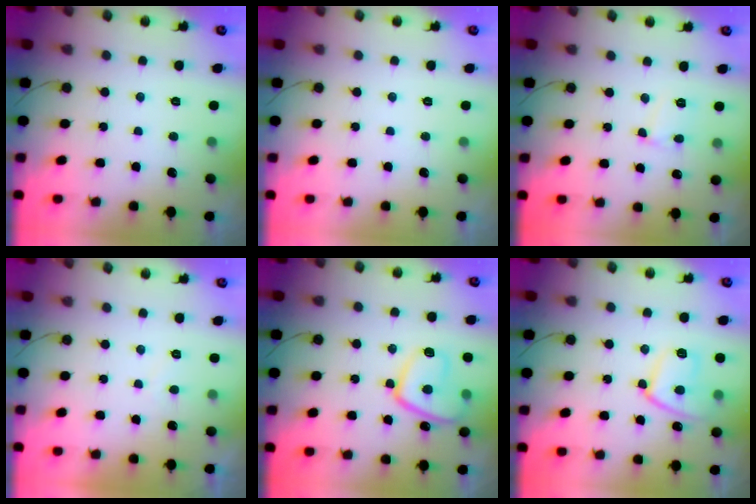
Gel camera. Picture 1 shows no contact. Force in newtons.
{"total": 0.0}
{"total": 4.3, "press": 4.3, "slide": 0.4}
{"total": 0.6, "press": 0.3, "slide": 0.5}
{"total": 14.0, "press": 13.9, "slide": 1.3}
{"total": 11.8, "press": 11.8, "slide": 1.0}